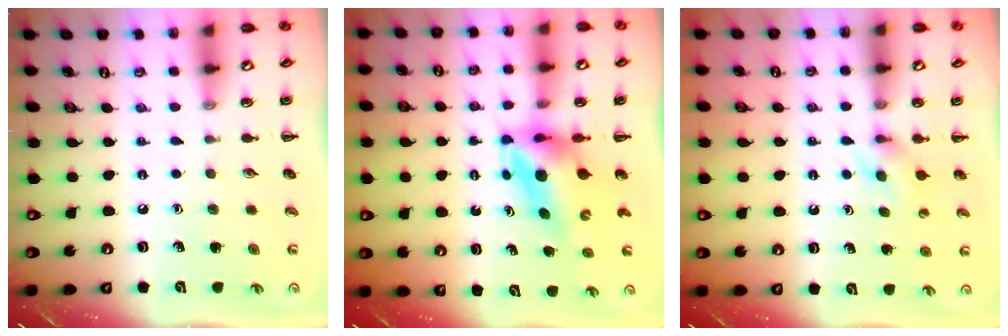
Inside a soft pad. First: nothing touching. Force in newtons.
{"total": 5.3, "press": 5.0, "slide": 1.5}
{"total": 5.0, "press": 4.7, "slide": 1.5}